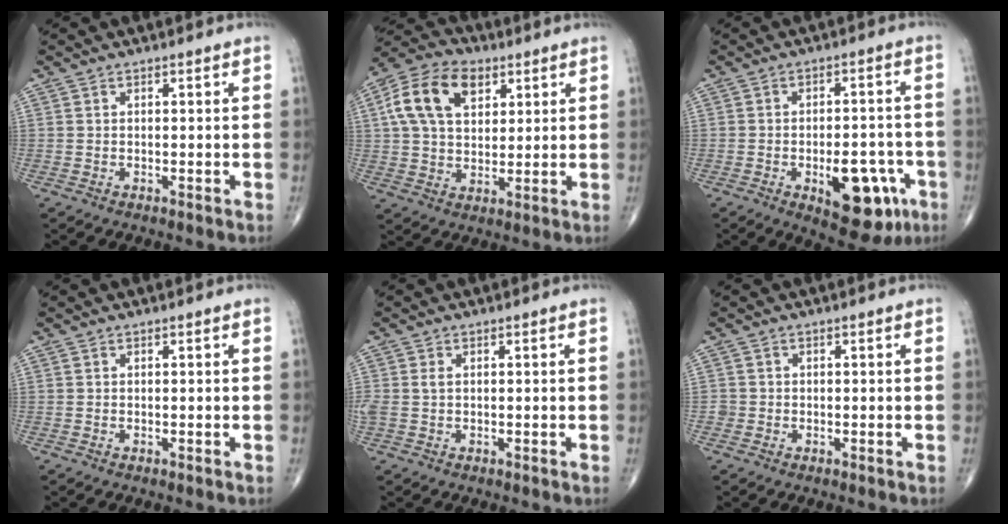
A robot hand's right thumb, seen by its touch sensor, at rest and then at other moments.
{"total": 14.3, "force": [5.1, 9.2, 9.6], "torque": [-0.164, 0.004, 0.088]}
{"total": 13.5, "force": [-5.3, 6.5, 10.6], "torque": [-0.107, 0.024, -0.061]}
{"total": 0.0}
{"total": 2.0, "force": [0.2, 1.3, 1.5], "torque": [-0.050, 0.007, 0.008]}
{"total": 1.2, "force": [-0.3, 1.1, 0.0], "torque": [0.008, 0.006, -0.009]}